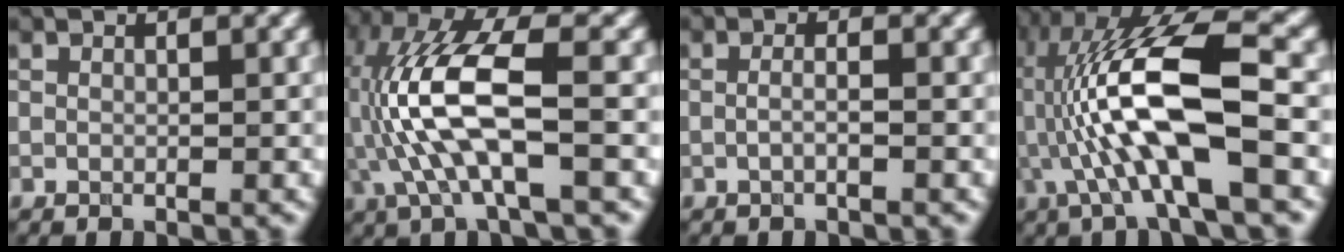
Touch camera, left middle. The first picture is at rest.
{"total": 9.6, "force": [-1.0, 3.1, 9.1], "torque": [-0.203, 0.016, -0.019]}
{"total": 1.1, "force": [-0.2, 0.3, 1.0], "torque": [-0.017, -0.008, -0.009]}
{"total": 11.5, "force": [-1.0, 3.0, 11.0], "torque": [-0.221, 0.018, -0.021]}